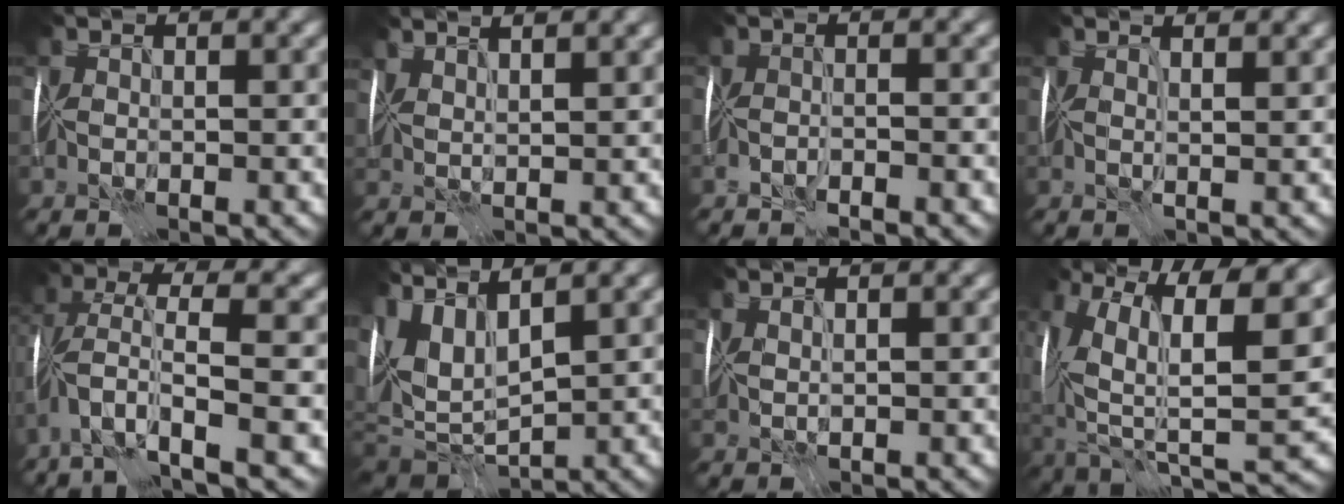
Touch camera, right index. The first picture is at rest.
{"total": 3.8, "force": [3.2, 0.4, 2.1], "torque": [-0.029, 0.015, 0.032]}
{"total": 2.4, "force": [-2.3, -0.6, 0.2], "torque": [-0.004, -0.004, -0.039]}
{"total": 2.3, "force": [1.7, -0.1, 1.5], "torque": [-0.014, 0.005, 0.008]}
{"total": 6.4, "force": [-3.3, 0.7, 5.4], "torque": [-0.114, 0.007, -0.070]}
{"total": 7.6, "force": [1.3, 3.5, 6.6], "torque": [-0.148, -0.003, 0.028]}
{"total": 1.0, "force": [0.7, -0.4, 0.5], "torque": [-0.009, 0.000, 0.015]}
{"total": 16.7, "force": [5.2, 7.5, 14.0], "torque": [-0.234, 0.020, 0.094]}